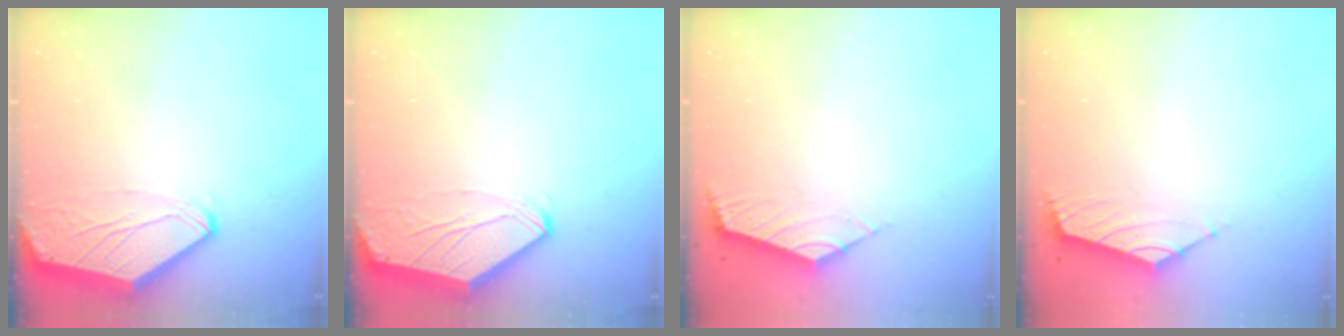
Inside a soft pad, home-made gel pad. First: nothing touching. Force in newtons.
{"total": 0.0}
{"total": 2.4, "press": 2.4, "slide": 0.6}
{"total": 1.7, "press": 1.5, "slide": 0.7}